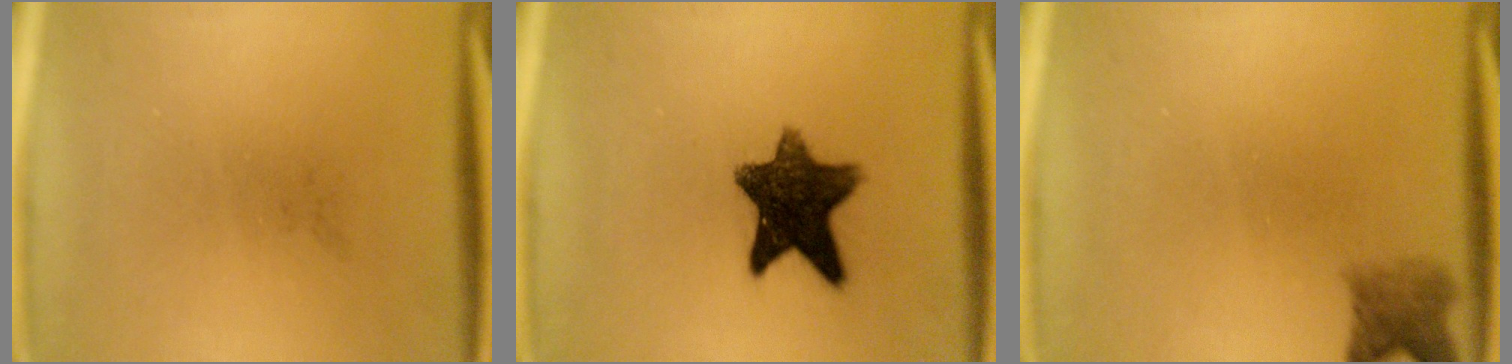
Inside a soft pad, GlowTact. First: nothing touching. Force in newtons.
{"total": 11.2}
{"total": 3.1}